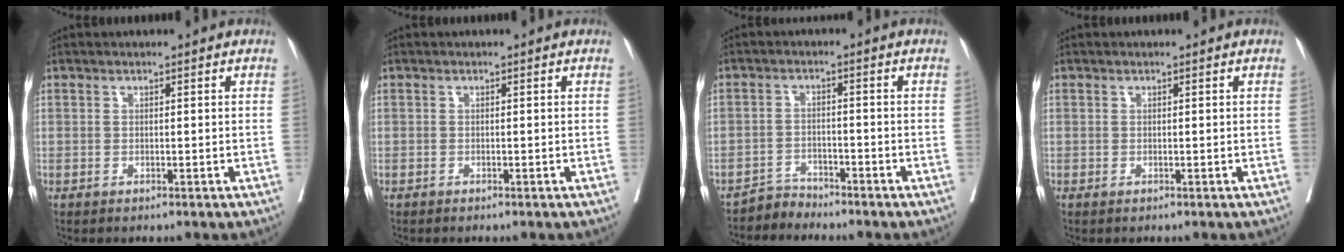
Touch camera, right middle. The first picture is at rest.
{"total": 0.0}
{"total": 2.7, "force": [-2.5, 0.2, -1.2], "torque": [0.030, -0.006, -0.044]}
{"total": 0.0}